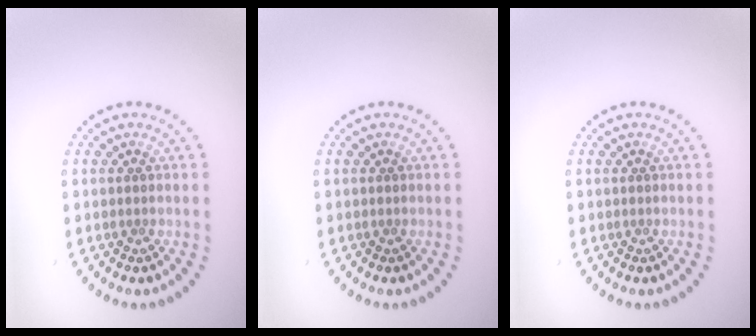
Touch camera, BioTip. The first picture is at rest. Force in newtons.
{"total": 0.0}
{"total": 0.0}